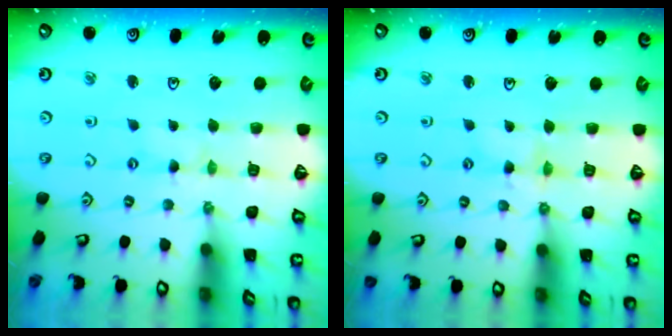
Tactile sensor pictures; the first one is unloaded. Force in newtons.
{"total": 2.9, "press": 2.9, "slide": 0.4}